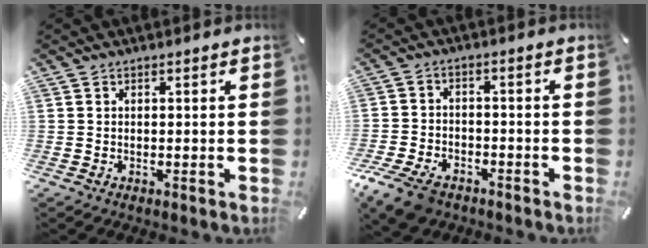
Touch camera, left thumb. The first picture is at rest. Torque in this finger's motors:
{"motor_torque": [0.24, 1.20, 0.68, 0.57, 0.28]}